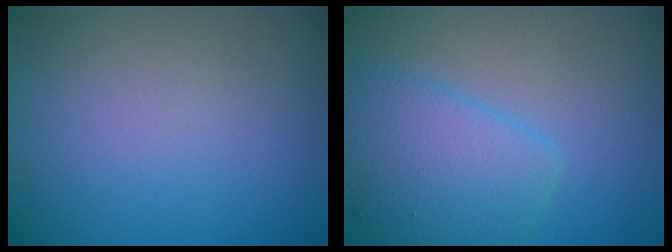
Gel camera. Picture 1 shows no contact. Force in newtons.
{"total": 4.1, "press": 4.1, "slide": 0.2}